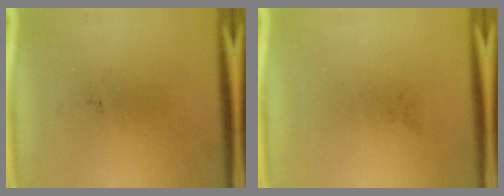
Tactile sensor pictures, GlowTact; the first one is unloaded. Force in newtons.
{"total": 0.0}